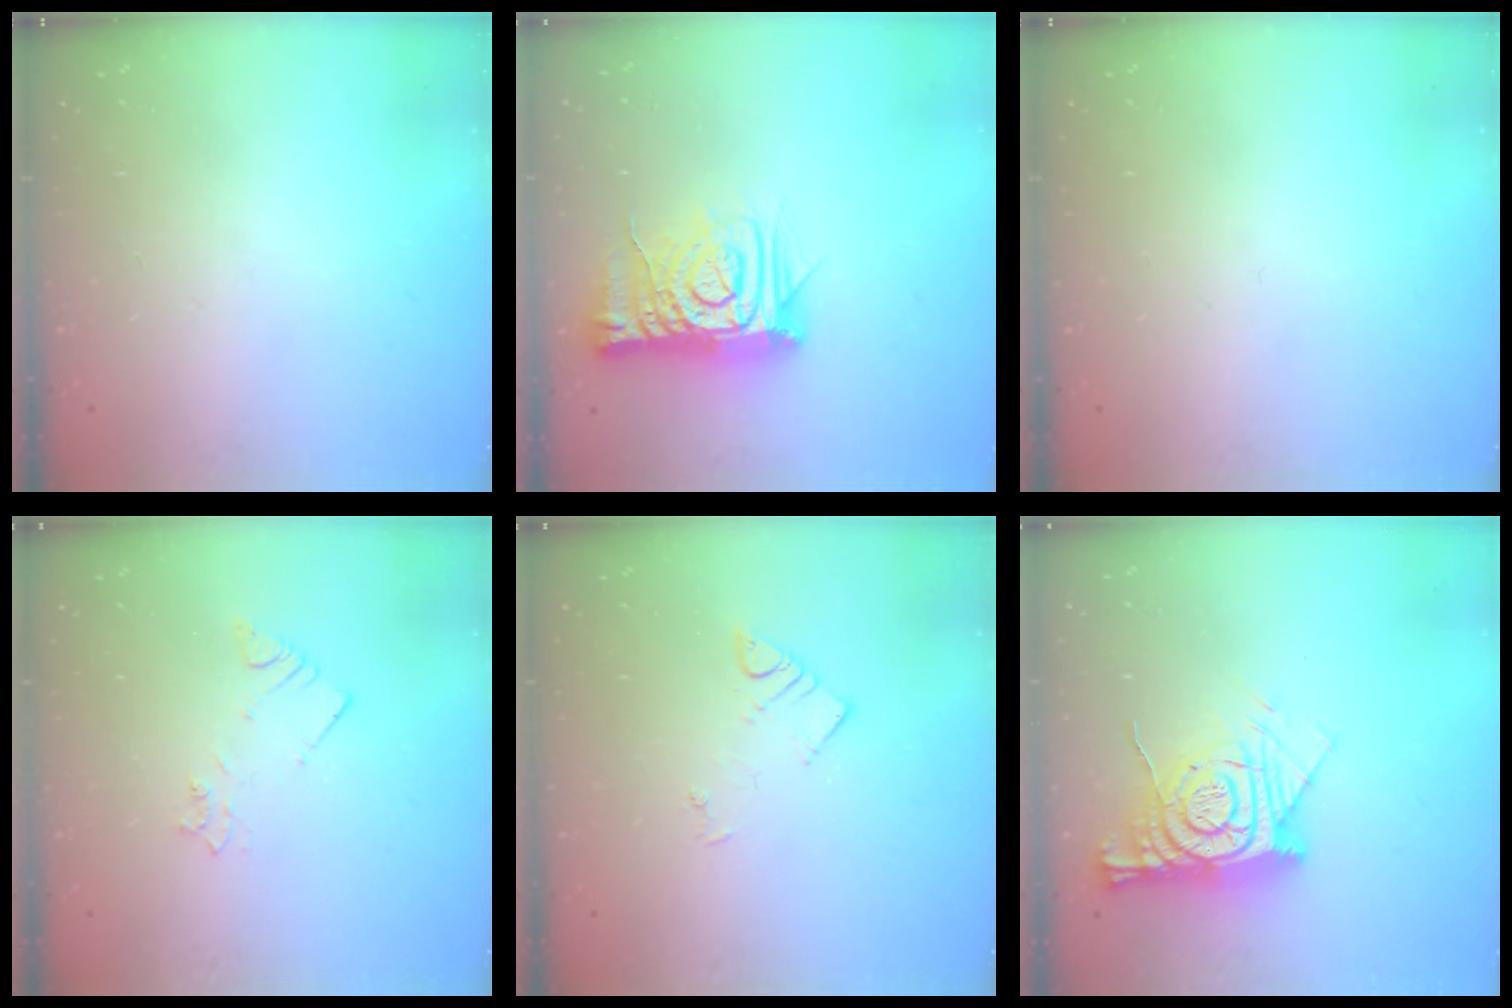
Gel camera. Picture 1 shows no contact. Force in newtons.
{"total": 13.2, "press": 13.1, "slide": 1.6}
{"total": 0.0}
{"total": 2.7, "press": 2.7, "slide": 0.3}
{"total": 4.1, "press": 4.1, "slide": 0.2}
{"total": 13.6, "press": 13.5, "slide": 1.3}